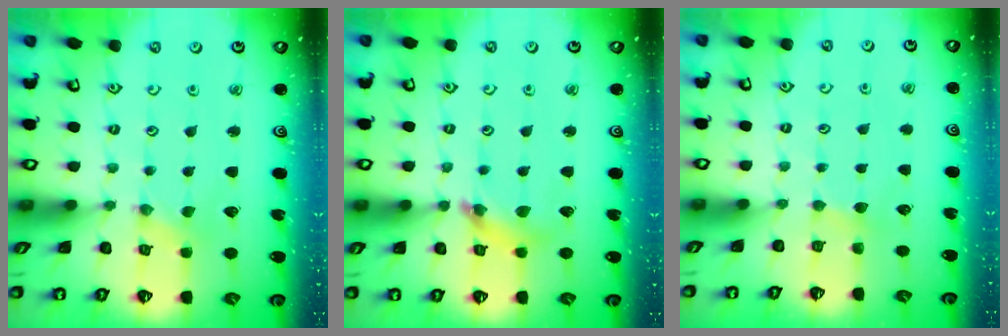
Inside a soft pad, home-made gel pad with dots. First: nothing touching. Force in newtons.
{"total": 9.4, "press": 9.4, "slide": 1.2}
{"total": 2.9, "press": 2.9, "slide": 0.3}